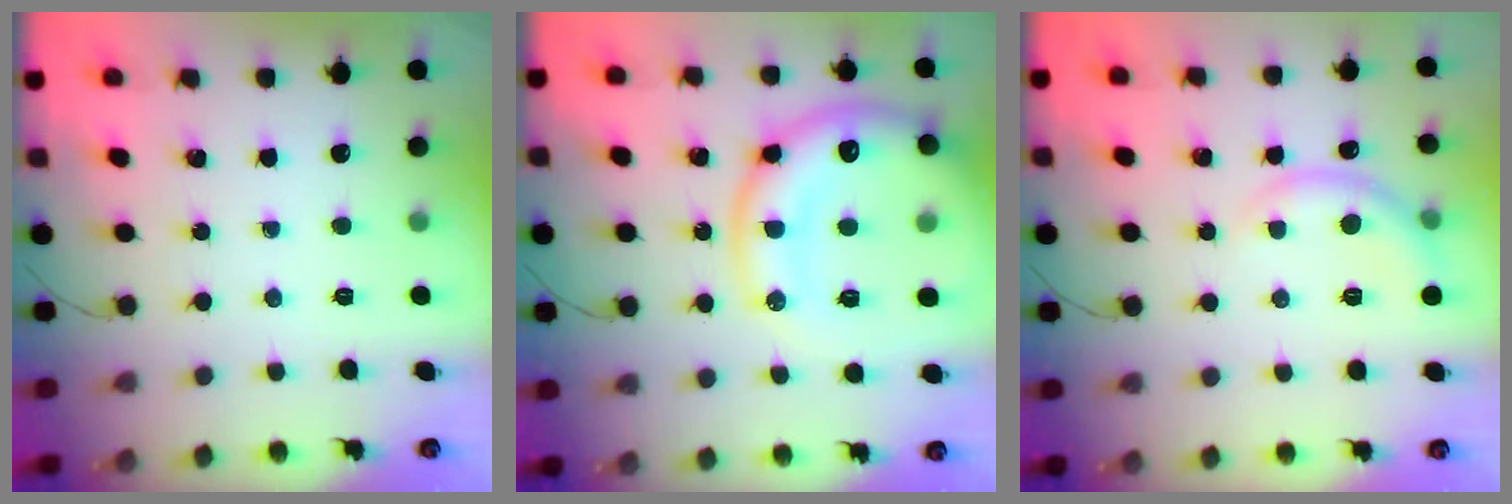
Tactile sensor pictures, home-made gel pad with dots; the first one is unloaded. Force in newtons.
{"total": 20.9, "press": 20.6, "slide": 3.3}
{"total": 5.0, "press": 4.9, "slide": 0.8}